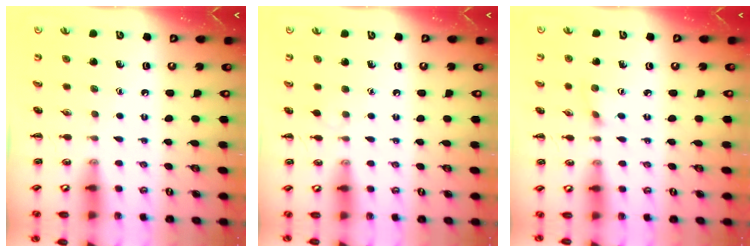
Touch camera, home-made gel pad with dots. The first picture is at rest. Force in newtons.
{"total": 2.3, "press": 2.1, "slide": 0.9}
{"total": 2.5, "press": 2.4, "slide": 0.9}